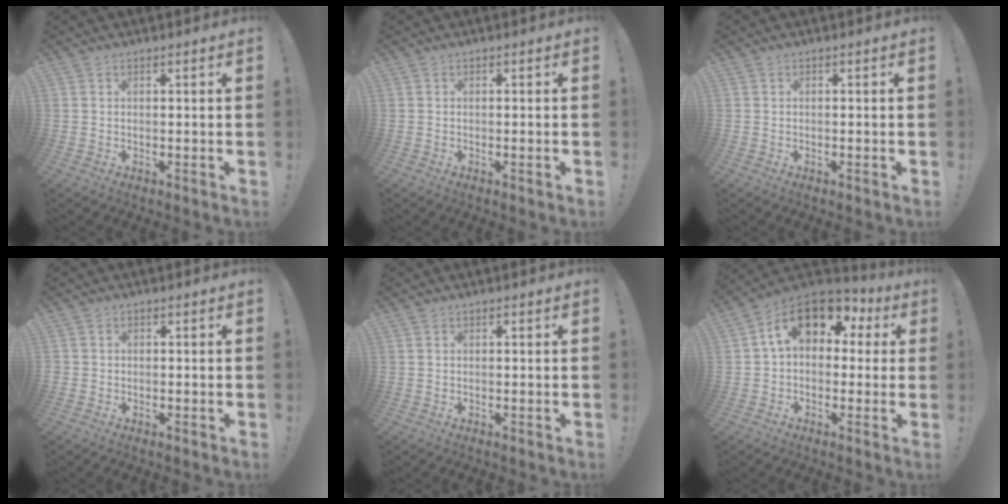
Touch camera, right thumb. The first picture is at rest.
{"total": 0.8, "force": [-0.4, -0.4, 0.6], "torque": [-0.017, 0.000, -0.005]}
{"total": 0.0}
{"total": 1.0, "force": [-0.6, 0.8, 0.3], "torque": [-0.008, 0.006, -0.010]}
{"total": 0.0}
{"total": 14.2, "force": [5.0, 8.9, 9.8], "torque": [-0.155, -0.004, 0.093]}